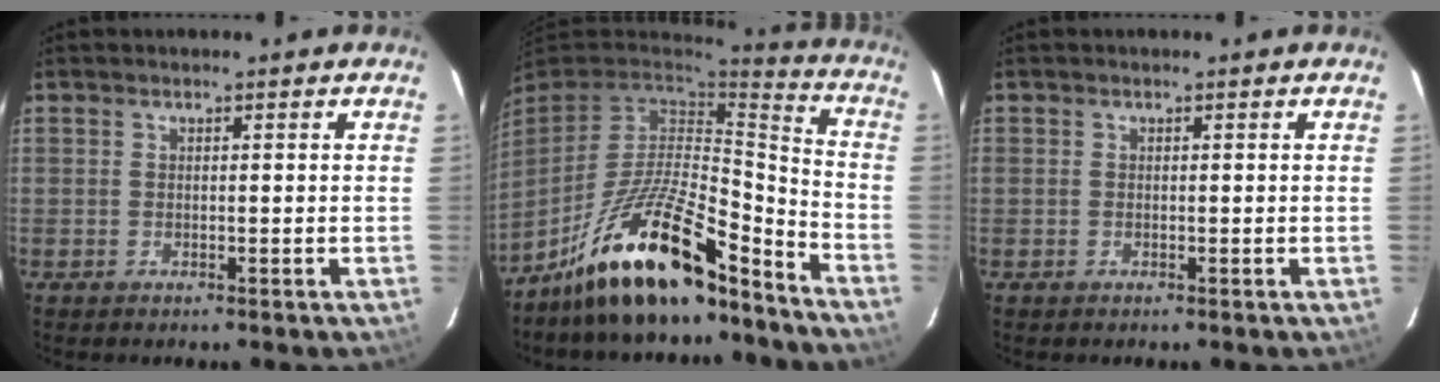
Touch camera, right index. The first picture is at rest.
{"total": 19.8, "force": [-14.6, 5.0, 12.4], "torque": [-0.240, -0.007, -0.257]}
{"total": 0.0}